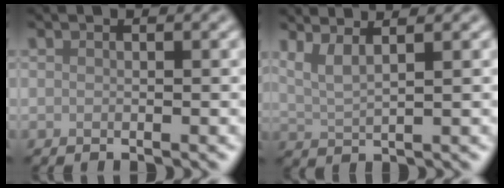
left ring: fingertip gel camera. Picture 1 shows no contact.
{"total": 3.4, "force": [2.2, 0.8, 2.4], "torque": [-0.041, 0.014, 0.032]}